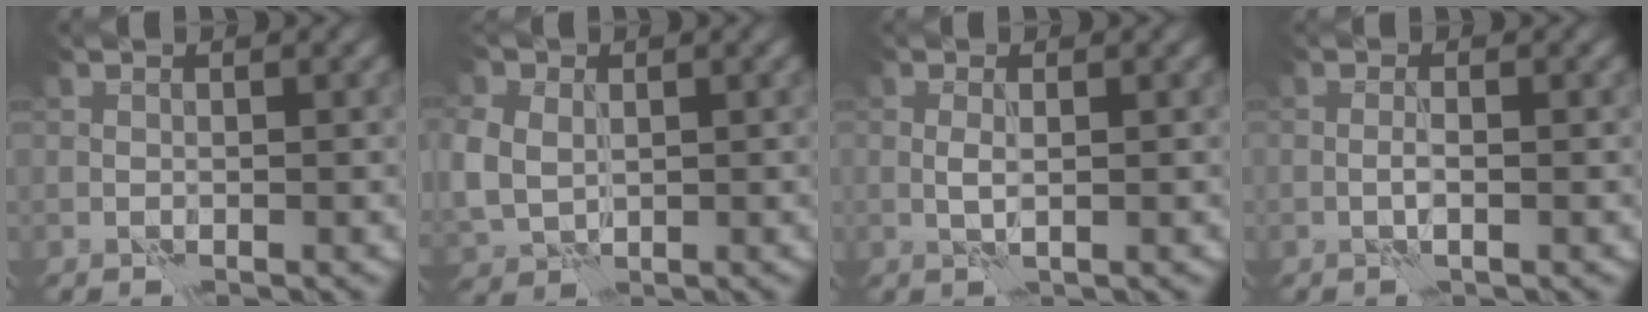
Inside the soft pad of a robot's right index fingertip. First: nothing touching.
{"total": 4.7, "force": [0.7, 3.7, 2.7], "torque": [-0.084, 0.003, 0.019]}
{"total": 1.1, "force": [0.4, 0.1, 1.0], "torque": [-0.025, -0.001, 0.006]}
{"total": 0.9, "force": [0.0, -0.1, 0.9], "torque": [-0.020, 0.002, -0.003]}